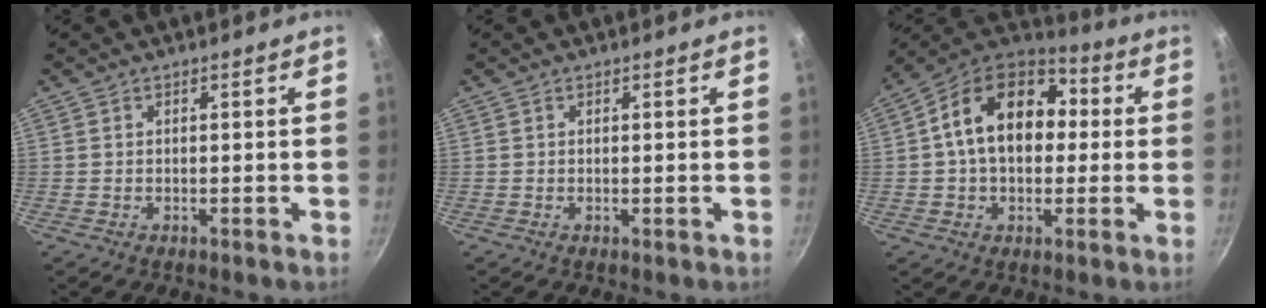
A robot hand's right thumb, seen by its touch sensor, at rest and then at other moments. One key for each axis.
{"total": 0.0}
{"total": 18.4, "fx": 2.2, "fy": 12.8, "fz": 13.0, "tx": -0.182, "ty": 0.036, "tz": 0.017}